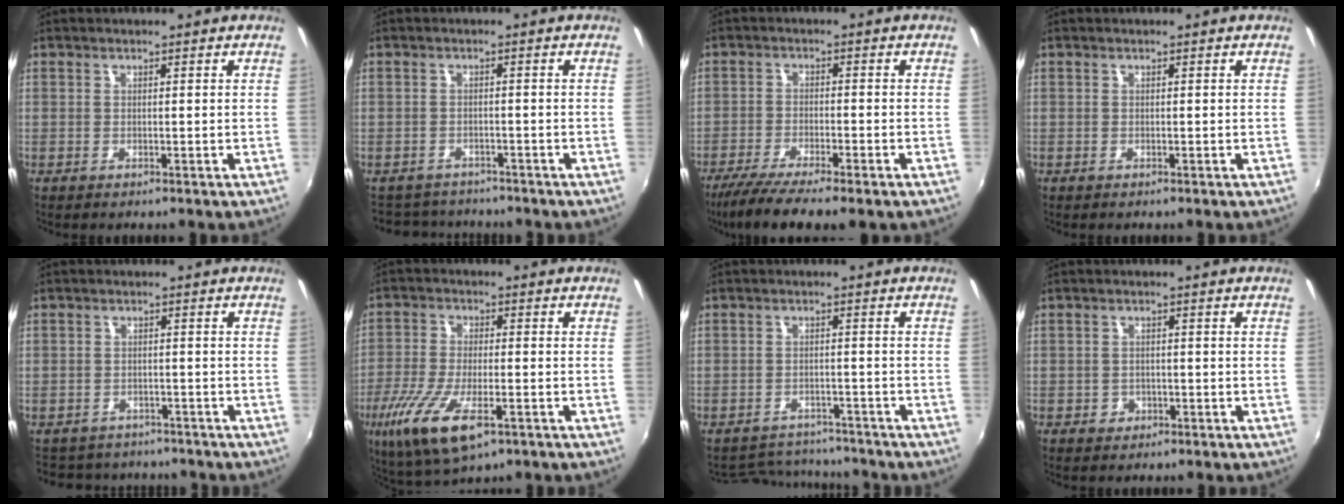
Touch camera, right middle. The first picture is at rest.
{"total": 6.1, "force": [-5.4, 2.8, 0.6], "torque": [-0.026, 0.009, -0.087]}
{"total": 9.7, "force": [-7.6, 1.0, 5.9], "torque": [-0.131, -0.032, -0.130]}
{"total": 0.0}
{"total": 6.7, "force": [-5.0, 4.5, 0.6], "torque": [-0.017, 0.028, -0.075]}
{"total": 13.2, "force": [-6.4, 4.5, 10.6], "torque": [-0.227, -0.041, -0.118]}
{"total": 8.6, "force": [-8.0, 2.8, 1.1], "torque": [-0.037, 0.011, -0.113]}
{"total": 2.4, "force": [-1.1, 2.1, 0.4], "torque": [-0.011, 0.000, -0.015]}